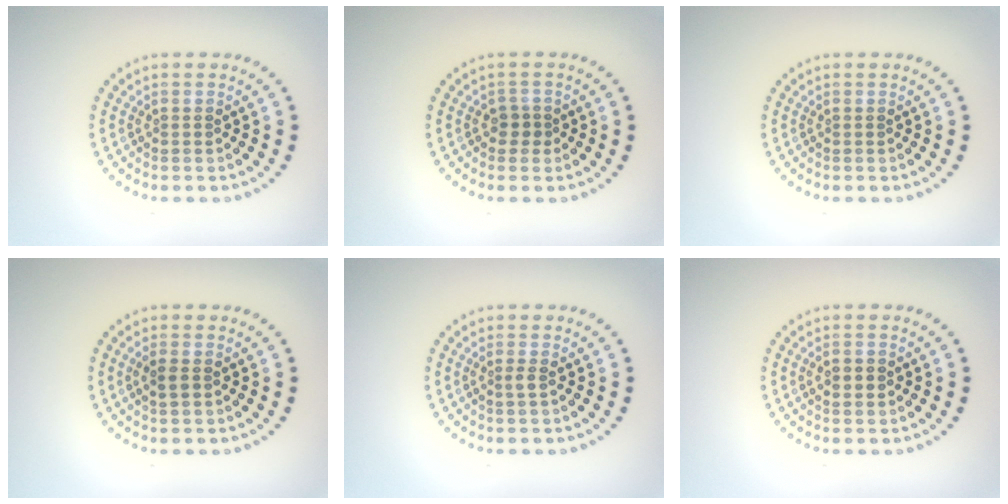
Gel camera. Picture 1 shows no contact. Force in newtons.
{"total": 1.3, "press": 1.1, "slide": 0.6}
{"total": 0.0}
{"total": 1.2, "press": 1.2, "slide": 0.2}
{"total": 0.7, "press": 0.4, "slide": 0.6}
{"total": 2.0, "press": 2.0, "slide": 0.0}